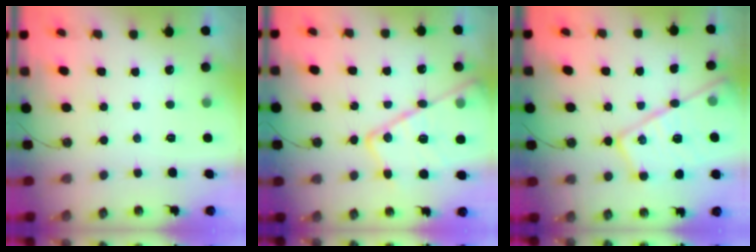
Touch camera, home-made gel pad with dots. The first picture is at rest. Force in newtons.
{"total": 21.8, "press": 21.7, "slide": 2.1}
{"total": 19.5, "press": 19.5, "slide": 0.9}